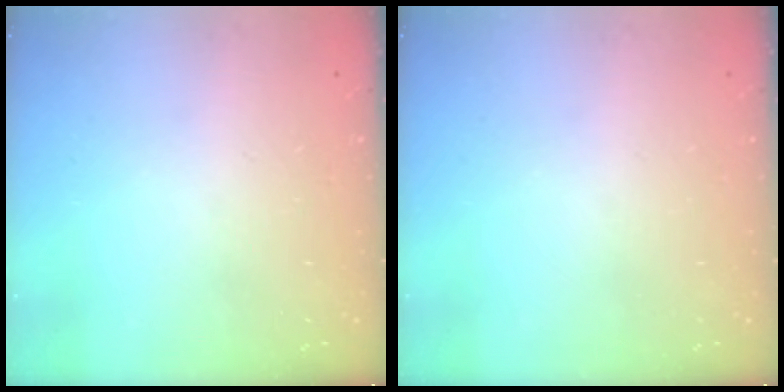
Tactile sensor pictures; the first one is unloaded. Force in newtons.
{"total": 0.0}